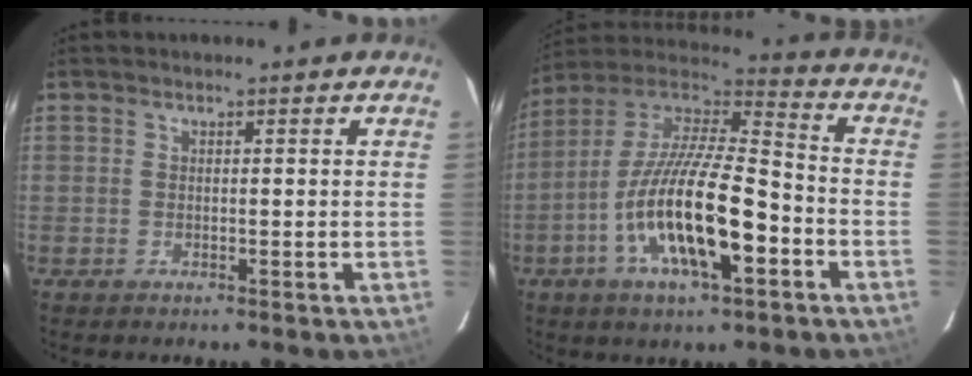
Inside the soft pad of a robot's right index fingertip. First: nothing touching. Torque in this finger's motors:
{"motor_torque": [1.38, -0.76, 1.05, 0.21]}